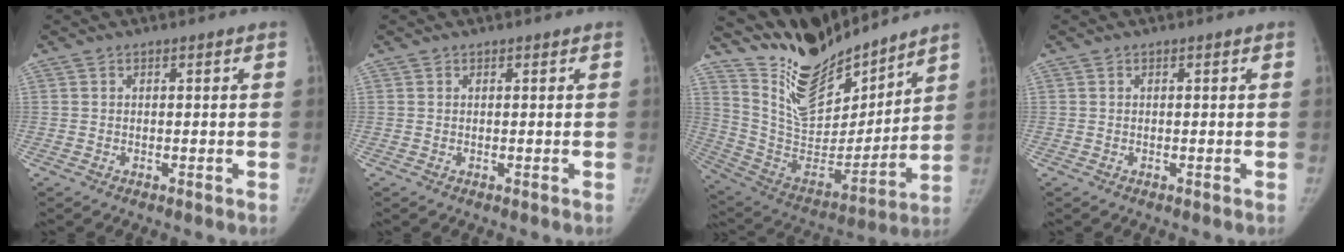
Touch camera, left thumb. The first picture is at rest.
{"total": 0.0}
{"total": 20.2, "force": [17.6, 6.7, 7.4], "torque": [-0.073, -0.108, 0.319]}
{"total": 0.0}